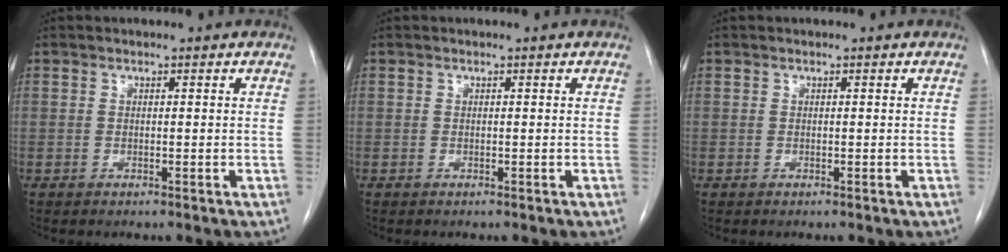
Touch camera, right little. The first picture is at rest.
{"total": 0.0}
{"total": 0.0}